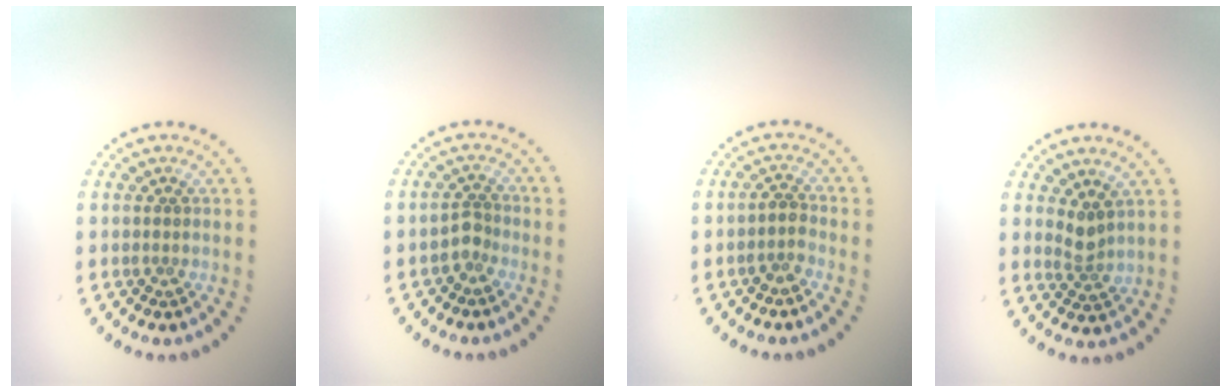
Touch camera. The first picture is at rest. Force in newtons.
{"total": 1.6, "press": 1.2, "slide": 1.0}
{"total": 1.5, "press": 1.2, "slide": 0.9}
{"total": 1.9, "press": 1.4, "slide": 1.3}